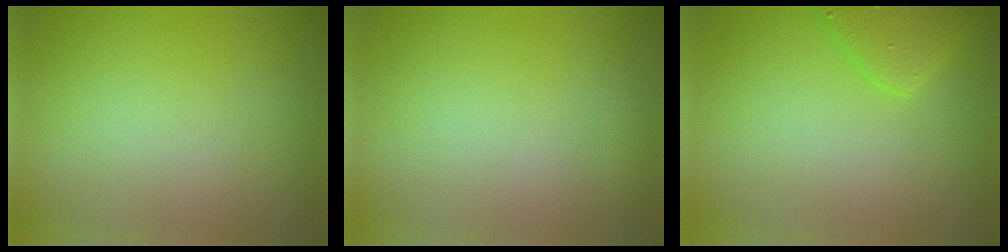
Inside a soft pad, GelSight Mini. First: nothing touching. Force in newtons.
{"total": 0.7, "press": 0.7, "slide": 0.1}
{"total": 2.6, "press": 2.6, "slide": 0.2}